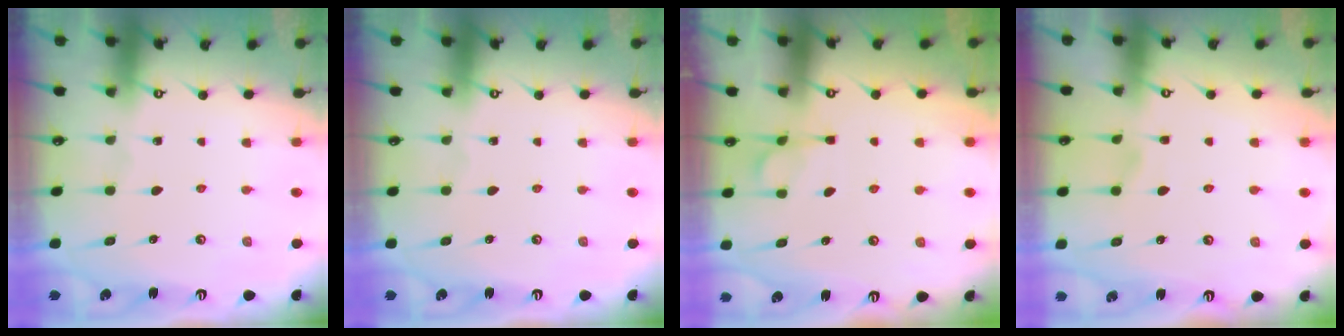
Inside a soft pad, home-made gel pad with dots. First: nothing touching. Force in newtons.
{"total": 0.0}
{"total": 1.6, "press": 1.0, "slide": 1.3}
{"total": 1.0, "press": 0.0, "slide": 1.0}